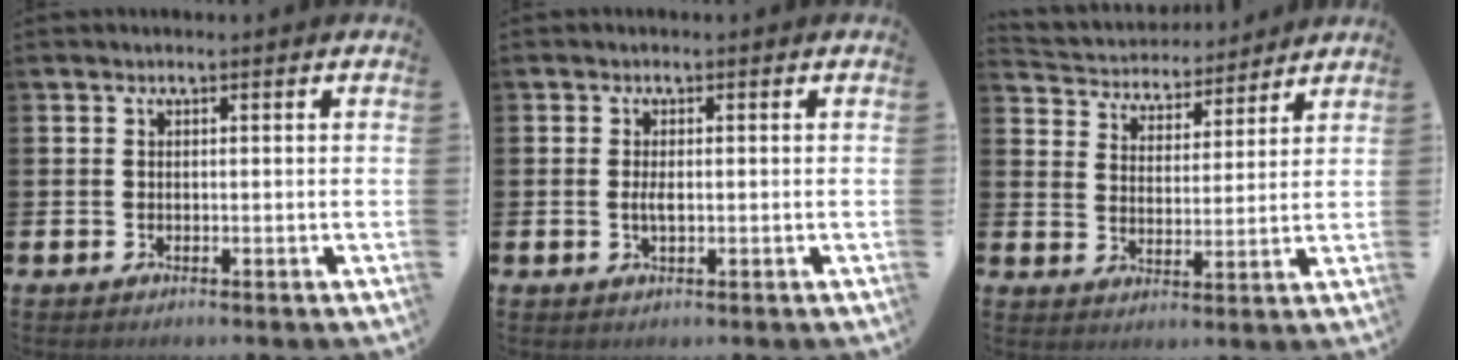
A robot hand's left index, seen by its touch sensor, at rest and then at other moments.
{"total": 1.8, "force": [-0.1, 0.7, 1.7], "torque": [-0.031, 0.002, -0.003]}
{"total": 4.5, "force": [4.2, 1.5, -0.2], "torque": [-0.028, -0.033, 0.071]}